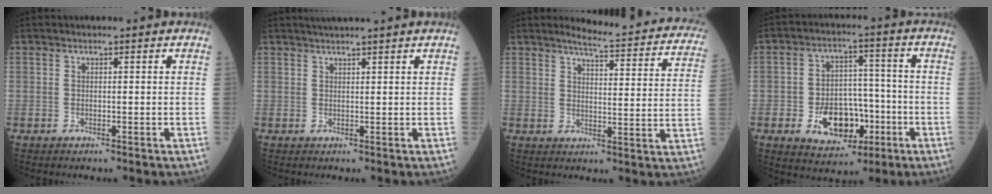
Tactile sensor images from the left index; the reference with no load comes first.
{"total": 3.7, "force": [3.2, -0.7, 1.7], "torque": [-0.019, 0.020, 0.050]}
{"total": 18.1, "force": [16.6, 1.9, 6.9], "torque": [-0.077, -0.059, 0.181]}
{"total": 10.3, "force": [-3.8, 6.7, 6.9], "torque": [-0.120, 0.014, -0.054]}